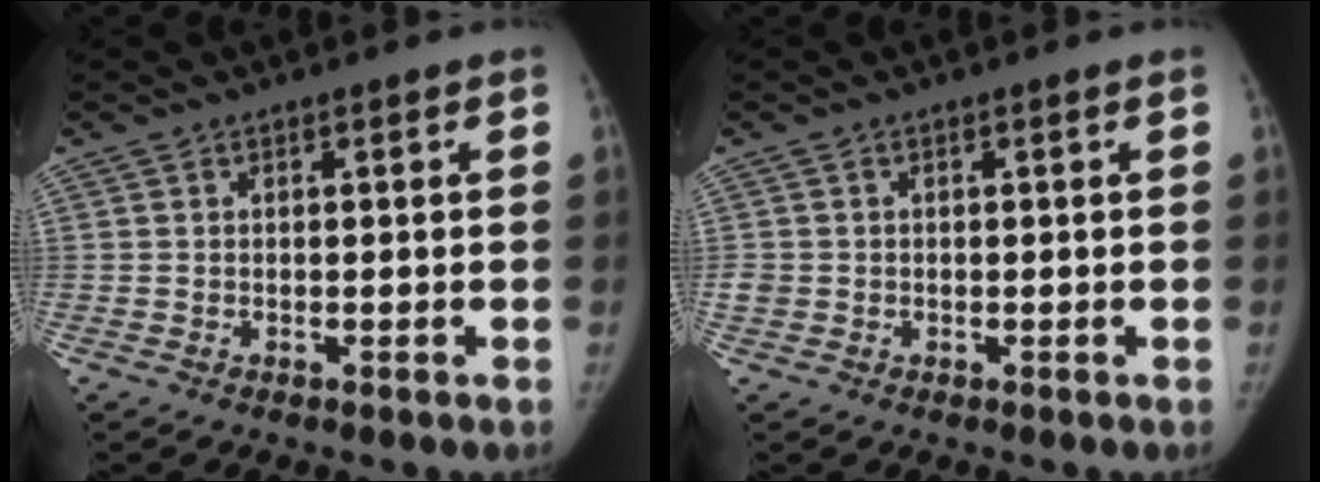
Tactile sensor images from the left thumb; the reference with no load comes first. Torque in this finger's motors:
{"motor_torque": [0.13, 0.12, 0.36, -0.15, 0.07]}